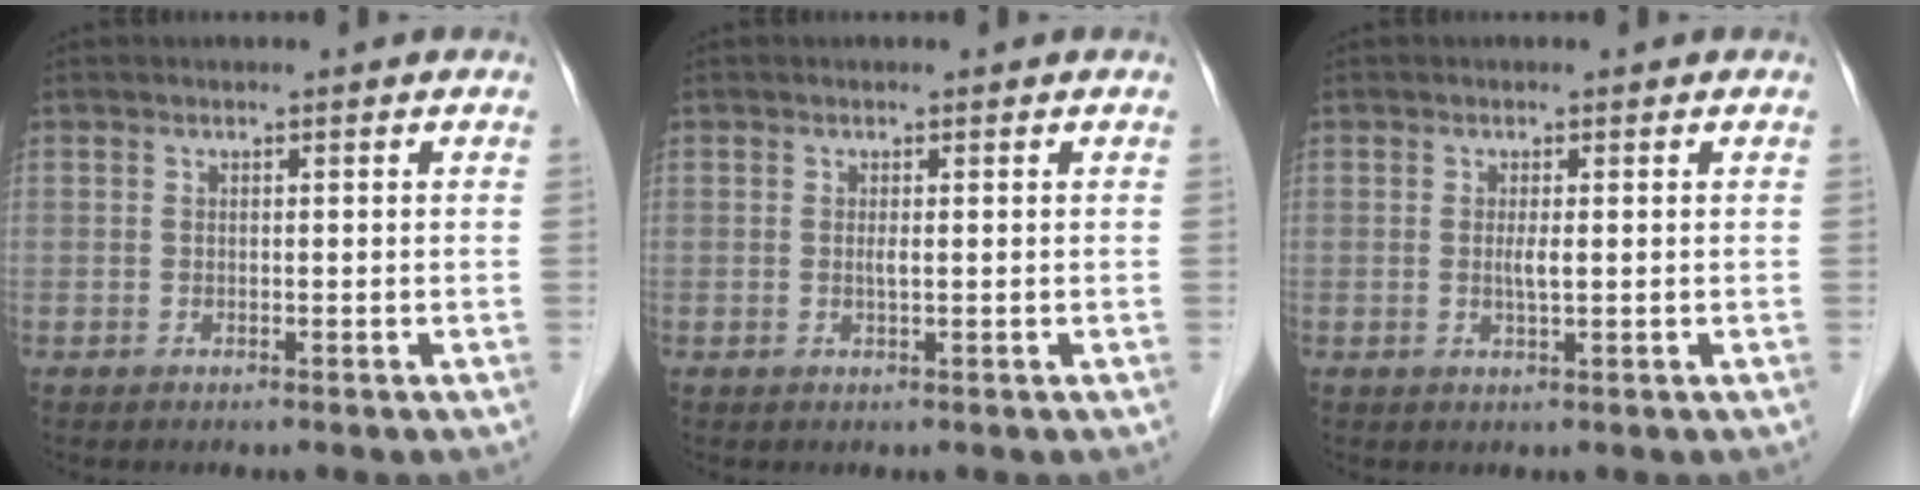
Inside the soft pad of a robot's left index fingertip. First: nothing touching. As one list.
[{"total": 0.7, "force": [0.1, 0.0, 0.7], "torque": [-0.018, -0.001, 0.001]}, {"total": 1.5, "force": [0.1, 0.1, 1.5], "torque": [-0.033, -0.002, 0.003]}]